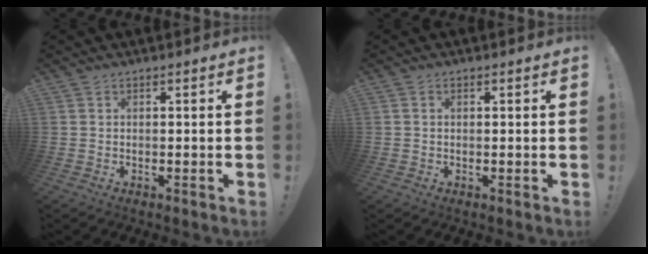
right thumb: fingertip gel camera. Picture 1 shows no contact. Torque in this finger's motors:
{"motor_torque": [-0.02, -0.23, -0.23, 0.35, 0.00]}